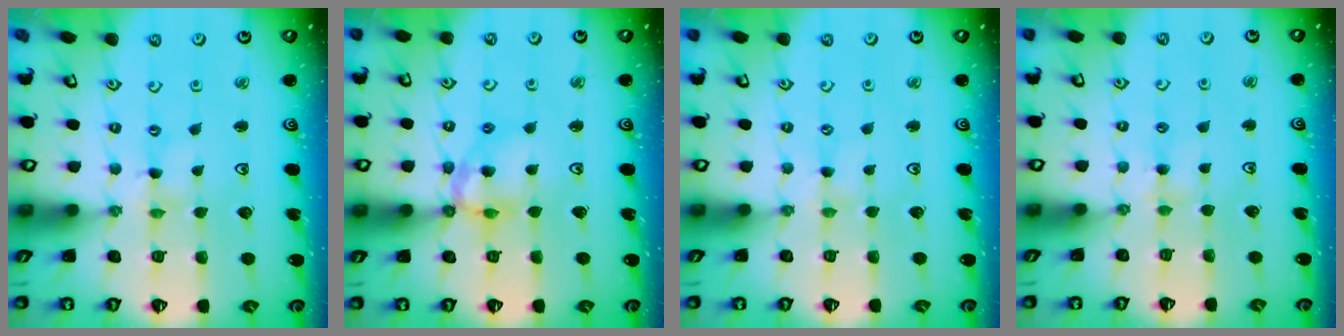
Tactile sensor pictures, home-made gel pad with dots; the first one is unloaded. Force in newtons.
{"total": 11.3, "press": 11.2, "slide": 1.3}
{"total": 0.7, "press": 0.7, "slide": 0.2}
{"total": 2.9, "press": 2.8, "slide": 0.6}